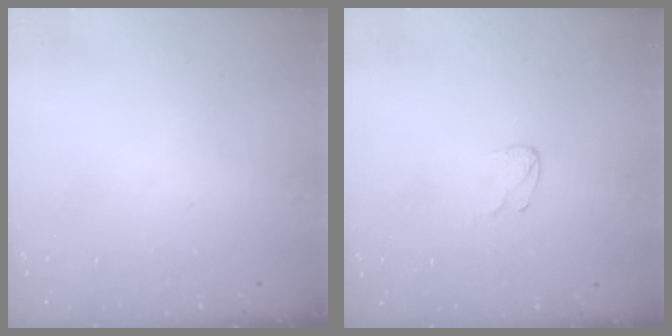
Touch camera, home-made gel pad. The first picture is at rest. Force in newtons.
{"total": 3.2, "press": 3.2, "slide": 0.3}